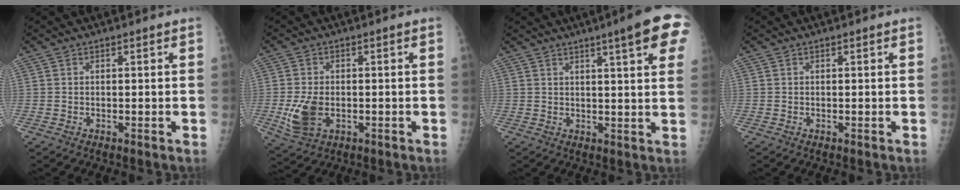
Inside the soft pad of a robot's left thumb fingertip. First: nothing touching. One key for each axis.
{"total": 7.0, "fx": -1.5, "fy": 4.5, "fz": 5.2, "tx": -0.102, "ty": -0.002, "tz": -0.020}
{"total": 11.4, "fx": 5.9, "fy": 1.4, "fz": 9.6, "tx": -0.110, "ty": -0.013, "tz": 0.065}
{"total": 0.0}